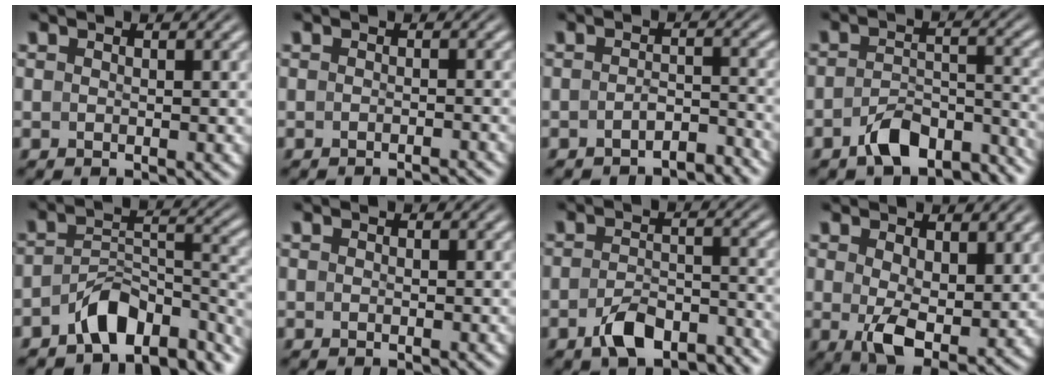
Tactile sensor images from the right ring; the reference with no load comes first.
{"total": 2.1, "force": [-2.1, -0.1, 0.4], "torque": [-0.006, -0.003, -0.031]}
{"total": 3.8, "force": [-3.6, 0.7, 0.9], "torque": [-0.007, -0.009, -0.060]}
{"total": 6.1, "force": [-5.4, 2.0, 2.2], "torque": [-0.028, -0.009, -0.082]}
{"total": 7.9, "force": [-6.1, 3.2, 3.8], "torque": [-0.051, -0.013, -0.089]}
{"total": 0.0}
{"total": 4.9, "force": [-4.3, 1.5, 2.0], "torque": [-0.027, -0.006, -0.068]}
{"total": 4.5, "force": [-1.0, 2.2, 3.8], "torque": [-0.069, -0.040, 0.003]}